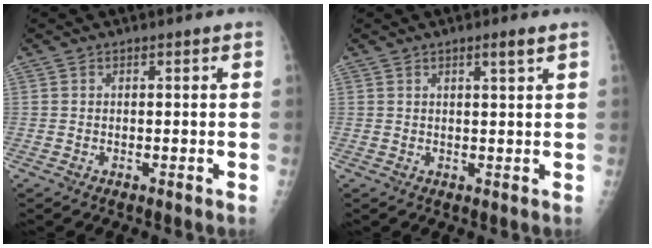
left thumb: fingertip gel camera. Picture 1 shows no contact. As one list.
[{"total": 2.1, "force": [1.2, 0.0, 1.7], "torque": [-0.028, -0.008, 0.020]}]